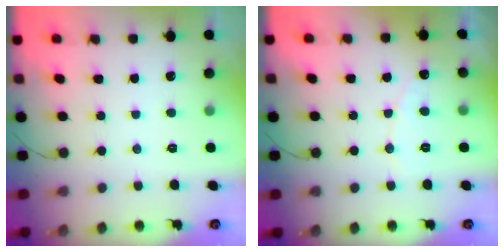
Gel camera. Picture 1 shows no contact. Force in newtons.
{"total": 3.9, "press": 3.9, "slide": 0.2}